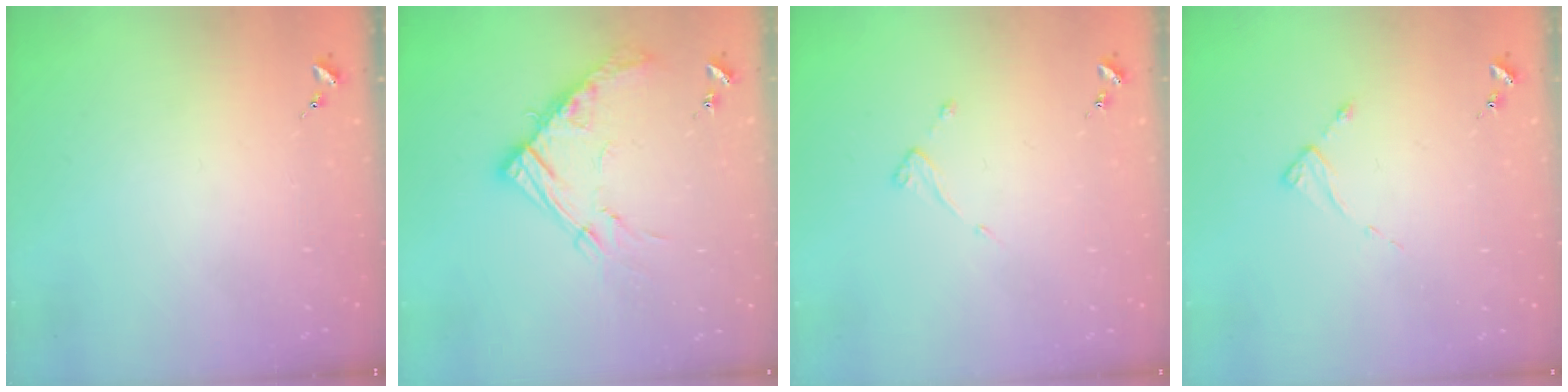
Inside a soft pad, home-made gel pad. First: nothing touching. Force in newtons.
{"total": 15.1, "press": 15.1, "slide": 1.5}
{"total": 3.8, "press": 3.7, "slide": 0.2}
{"total": 2.6, "press": 2.6, "slide": 0.2}